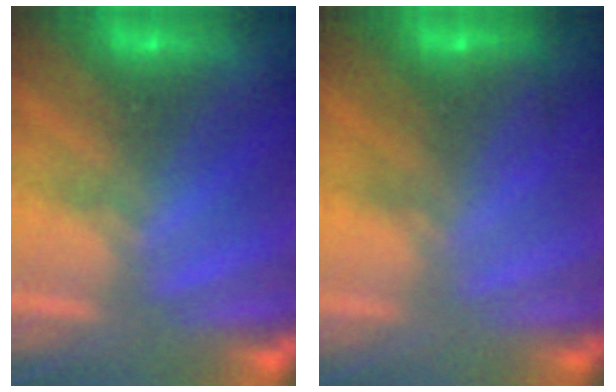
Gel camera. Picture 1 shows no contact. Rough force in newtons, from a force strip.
{"total": 2.2}